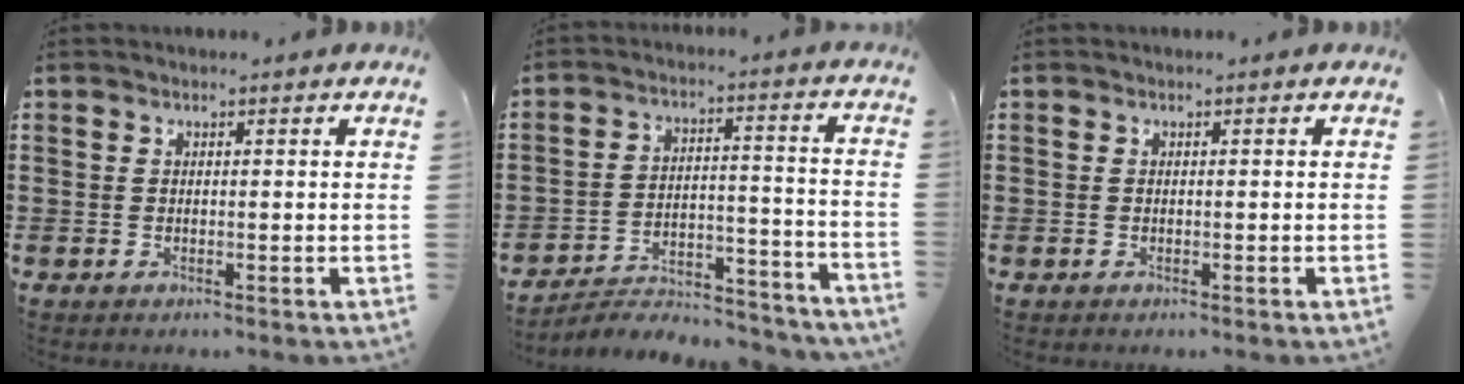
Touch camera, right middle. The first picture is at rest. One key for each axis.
{"total": 4.6, "fx": -4.4, "fy": 0.8, "fz": 1.1, "tx": -0.021, "ty": 0.006, "tz": -0.091}
{"total": 0.0}